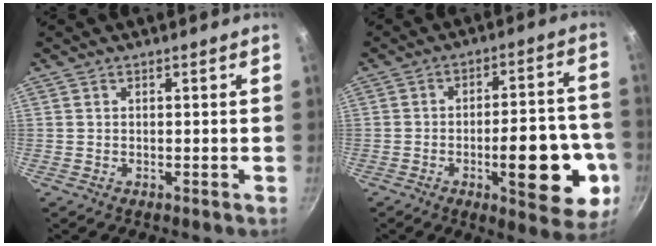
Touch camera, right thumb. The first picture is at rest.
{"total": 17.9, "force": [-5.5, 6.7, 15.7], "torque": [-0.170, 0.024, -0.072]}